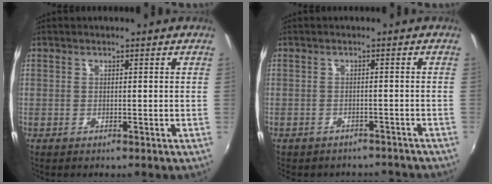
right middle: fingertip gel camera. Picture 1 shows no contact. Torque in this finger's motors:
{"motor_torque": [1.04, -1.10, 0.59, 0.20]}